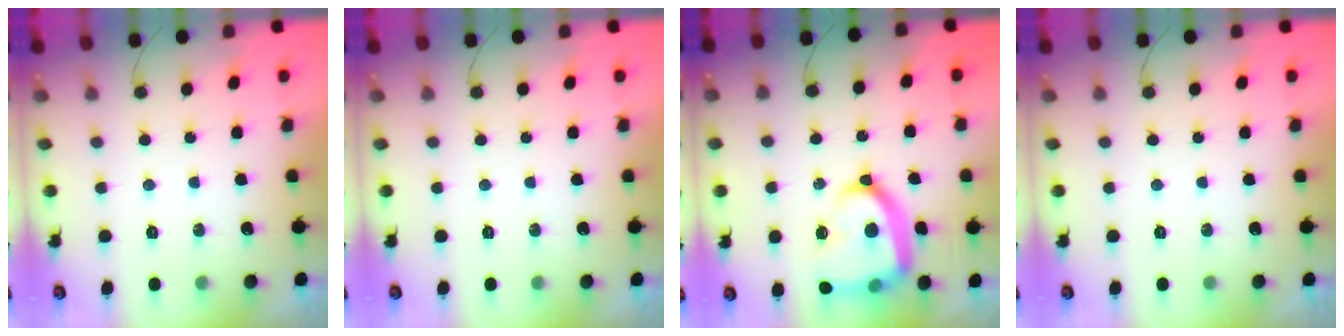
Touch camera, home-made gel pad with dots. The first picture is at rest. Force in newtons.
{"total": 0.0}
{"total": 17.3, "press": 17.2, "slide": 1.5}
{"total": 0.0}